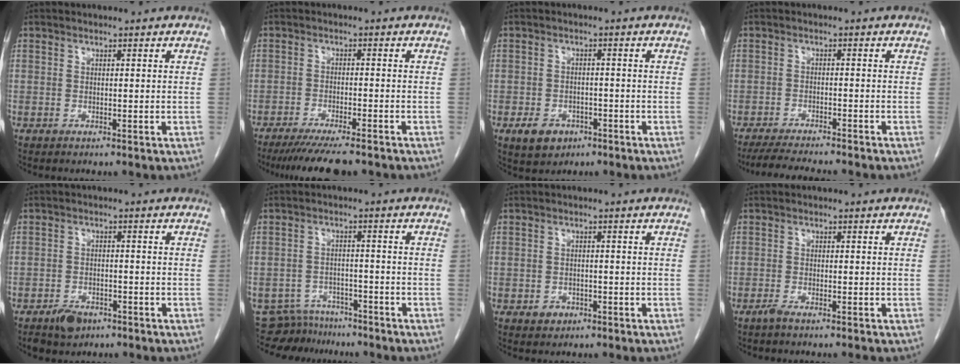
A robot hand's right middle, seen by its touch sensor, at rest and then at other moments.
{"total": 9.3, "force": [-7.8, 0.9, 5.1], "torque": [-0.076, -0.021, -0.120]}
{"total": 4.9, "force": [-2.7, 3.5, 2.2], "torque": [-0.039, 0.000, -0.034]}
{"total": 8.4, "force": [-7.4, 0.3, 3.8], "torque": [-0.060, -0.019, -0.116]}
{"total": 3.8, "force": [-2.6, 2.2, 1.7], "torque": [-0.030, 0.001, -0.037]}
{"total": 7.9, "force": [-7.4, 2.8, 0.1], "torque": [-0.001, 0.004, -0.108]}
{"total": 1.7, "force": [-0.9, 1.3, 0.5], "torque": [-0.011, 0.003, -0.009]}
{"total": 1.6, "force": [-1.3, -0.1, 0.8], "torque": [-0.020, -0.003, -0.026]}